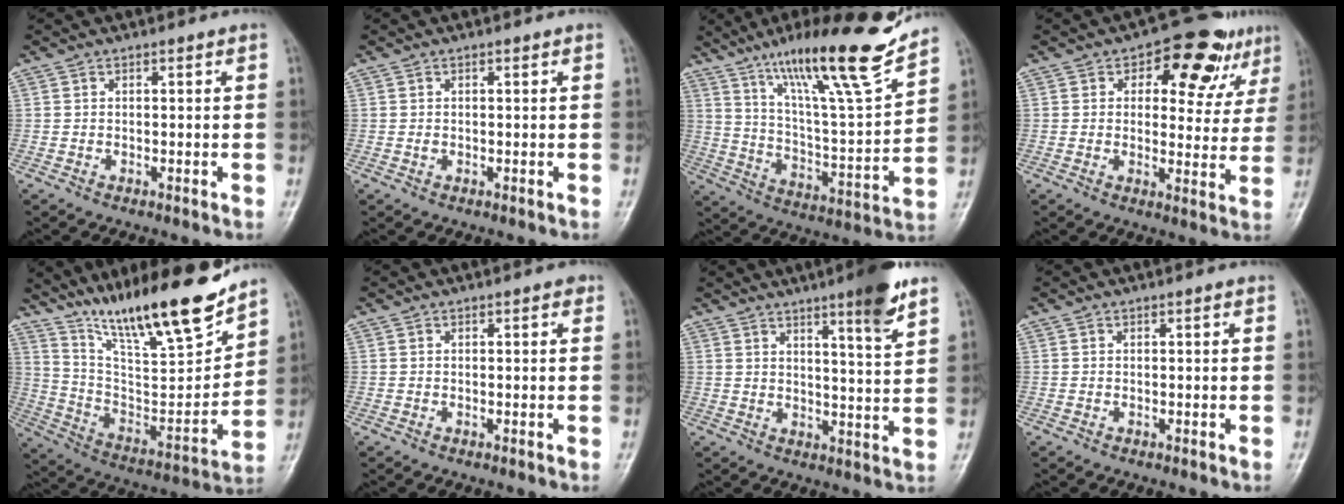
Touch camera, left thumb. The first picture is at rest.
{"total": 0.6, "force": [0.1, 0.5, 0.3], "torque": [-0.003, 0.000, 0.003]}
{"total": 21.3, "force": [15.6, 2.2, 14.4], "torque": [-0.206, -0.077, 0.266]}
{"total": 18.2, "force": [8.0, 9.7, 13.1], "torque": [-0.110, 0.002, 0.103]}
{"total": 23.3, "force": [17.4, 4.7, 14.7], "torque": [-0.214, -0.085, 0.304]}
{"total": 0.6, "force": [0.2, 0.4, 0.4], "torque": [0.001, 0.002, -0.002]}
{"total": 9.0, "force": [5.8, 0.5, 6.9], "torque": [-0.092, -0.037, 0.082]}
{"total": 0.0}